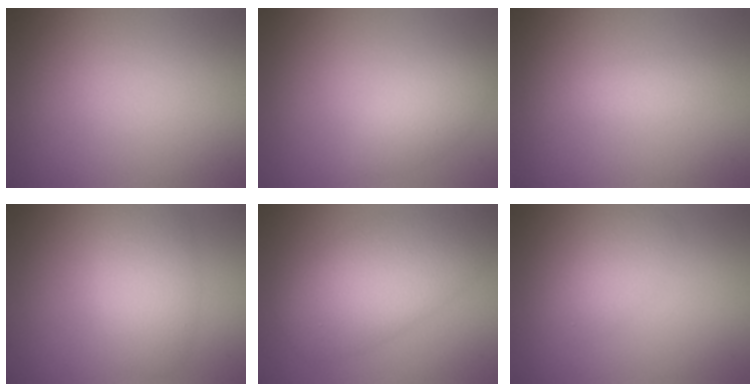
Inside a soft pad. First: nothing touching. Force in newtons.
{"total": 2.5, "press": 2.5, "slide": 0.1}
{"total": 1.4, "press": 1.4, "slide": 0.1}
{"total": 4.1, "press": 4.1, "slide": 0.1}
{"total": 8.9, "press": 8.9, "slide": 0.4}
{"total": 2.6, "press": 2.6, "slide": 0.1}